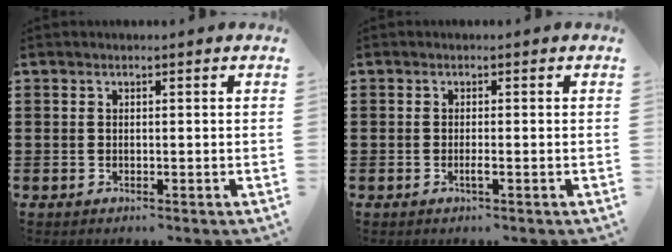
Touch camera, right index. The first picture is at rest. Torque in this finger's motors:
{"motor_torque": [0.26, 0.21, 0.04, 0.01]}